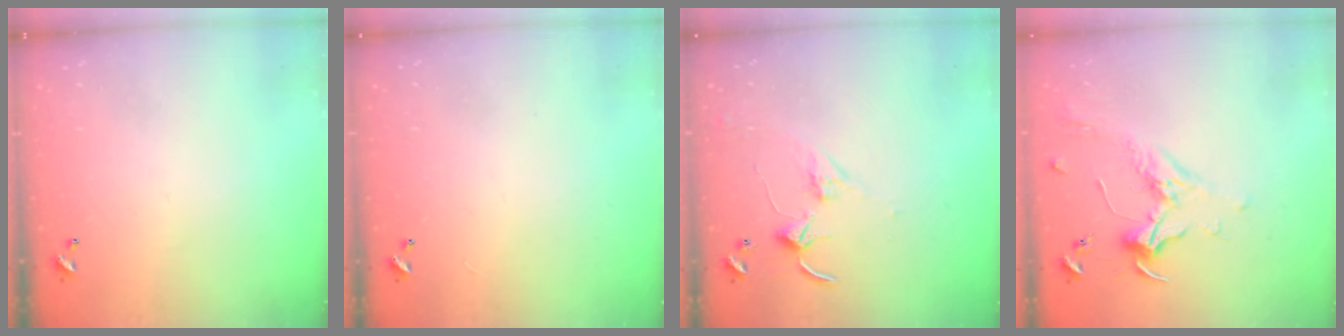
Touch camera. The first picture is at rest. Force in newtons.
{"total": 2.8, "press": 2.8, "slide": 0.3}
{"total": 2.8, "press": 2.8, "slide": 0.4}
{"total": 1.8, "press": 1.7, "slide": 0.7}